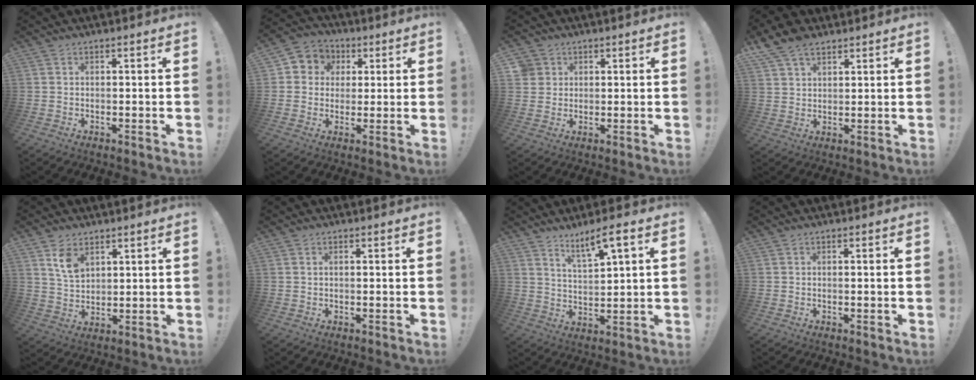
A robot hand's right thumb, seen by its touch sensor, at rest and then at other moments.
{"total": 7.1, "force": [0.6, 6.8, 2.0], "torque": [-0.023, 0.004, 0.017]}
{"total": 4.0, "force": [1.6, 3.6, 0.7], "torque": [-0.009, -0.004, 0.030]}
{"total": 8.0, "force": [5.6, 4.2, 3.7], "torque": [-0.069, -0.018, 0.111]}
{"total": 7.6, "force": [4.4, 4.8, 3.8], "torque": [-0.060, -0.018, 0.082]}
{"total": 0.7, "force": [0.4, 0.1, 0.6], "torque": [-0.011, 0.001, 0.007]}
{"total": 7.5, "force": [5.3, 0.9, 5.3], "torque": [-0.089, -0.029, 0.088]}
{"total": 0.7, "force": [-0.1, -0.3, 0.7], "torque": [-0.012, -0.003, -0.001]}